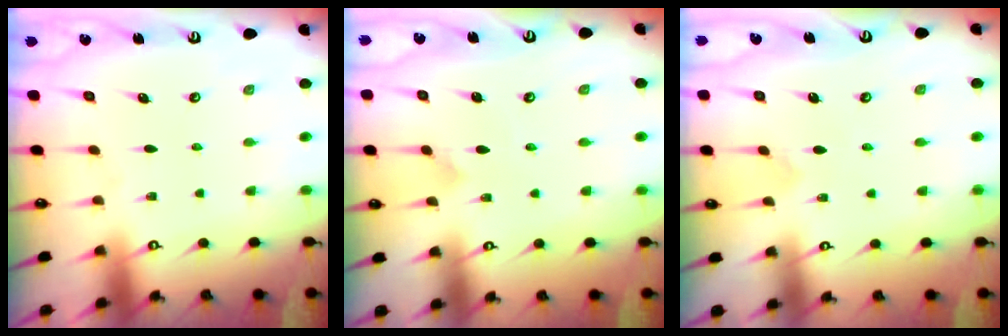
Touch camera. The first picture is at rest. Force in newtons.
{"total": 3.2, "press": 3.2, "slide": 0.2}
{"total": 1.9, "press": 1.9, "slide": 0.1}